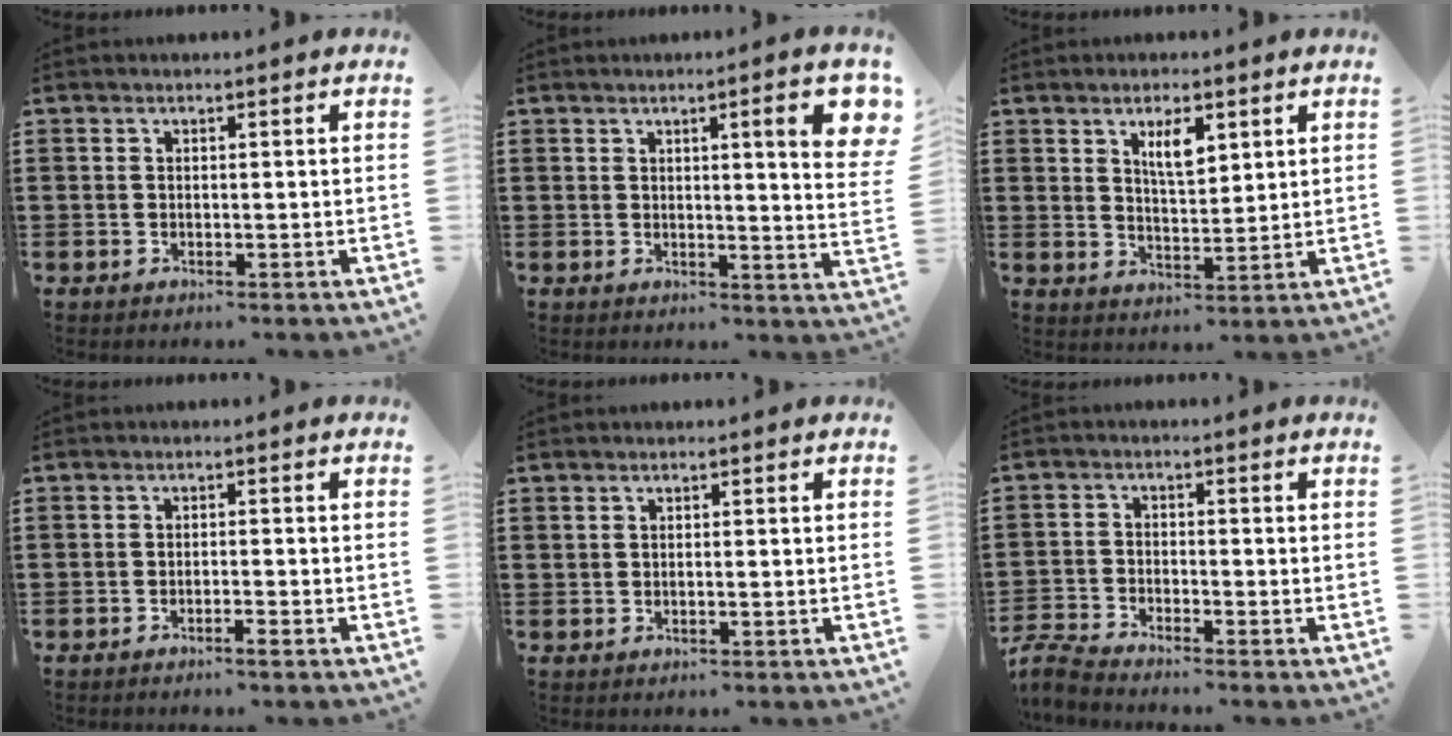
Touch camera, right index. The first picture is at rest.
{"total": 8.0, "force": [3.0, 0.9, 7.3], "torque": [-0.108, -0.006, 0.042]}
{"total": 4.6, "force": [2.4, 1.6, 3.6], "torque": [-0.069, 0.003, 0.038]}
{"total": 1.3, "force": [-1.1, 0.0, 0.7], "torque": [-0.014, -0.002, -0.021]}
{"total": 0.0}
{"total": 3.7, "force": [-3.7, 0.1, 0.6], "torque": [-0.035, -0.008, -0.081]}